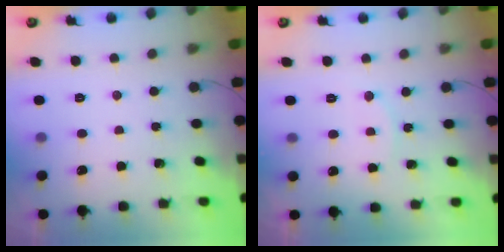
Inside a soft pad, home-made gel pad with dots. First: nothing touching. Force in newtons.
{"total": 4.6, "press": 4.6, "slide": 0.0}